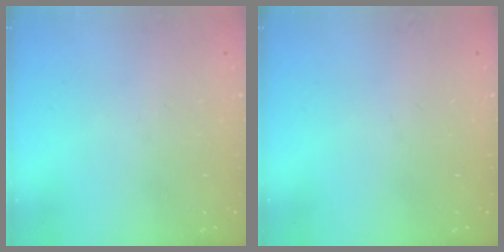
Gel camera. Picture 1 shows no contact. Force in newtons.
{"total": 0.0}